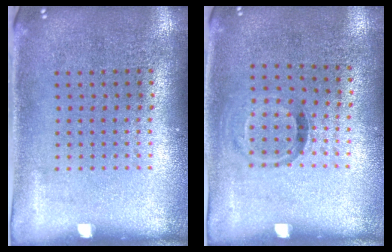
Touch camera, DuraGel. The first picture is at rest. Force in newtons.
{"total": 0.9, "press": 0.6, "slide": 0.7}